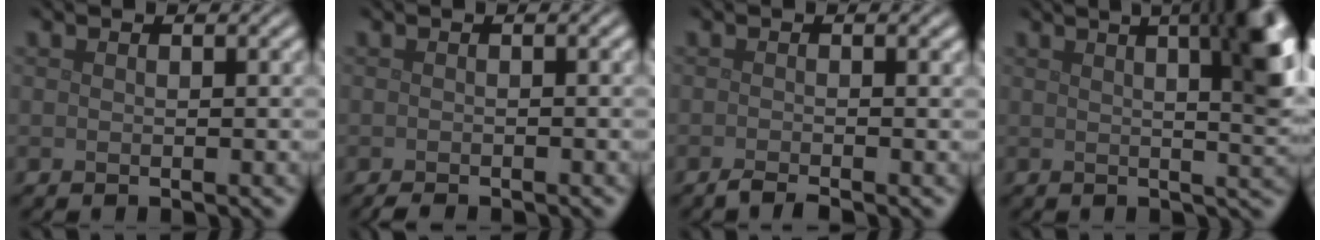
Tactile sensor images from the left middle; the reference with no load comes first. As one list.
[{"total": 1.1, "force": [-1.0, 0.2, 0.5], "torque": [-0.008, 0.000, -0.016]}, {"total": 1.6, "force": [-1.1, 0.3, 1.1], "torque": [-0.017, -0.001, -0.025]}, {"total": 11.8, "force": [3.9, 4.7, 10.1], "torque": [-0.079, 0.043, 0.035]}]